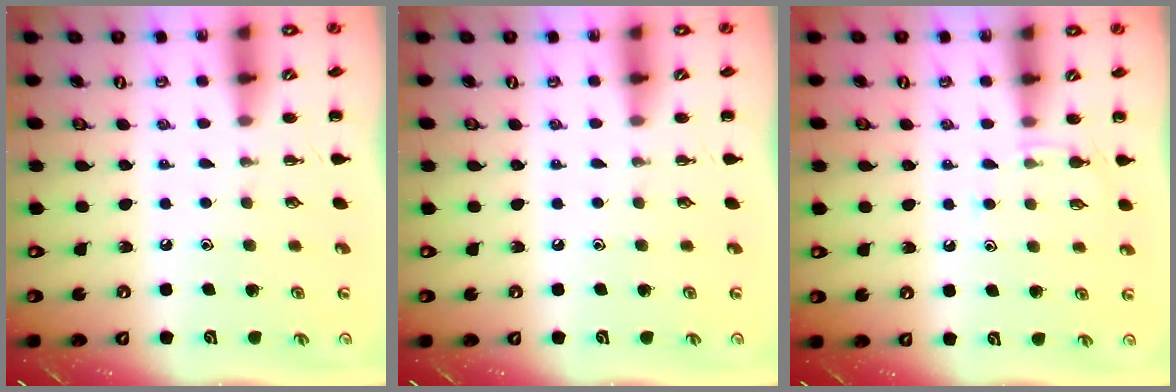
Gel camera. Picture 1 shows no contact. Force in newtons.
{"total": 0.0}
{"total": 4.6, "press": 4.3, "slide": 1.6}